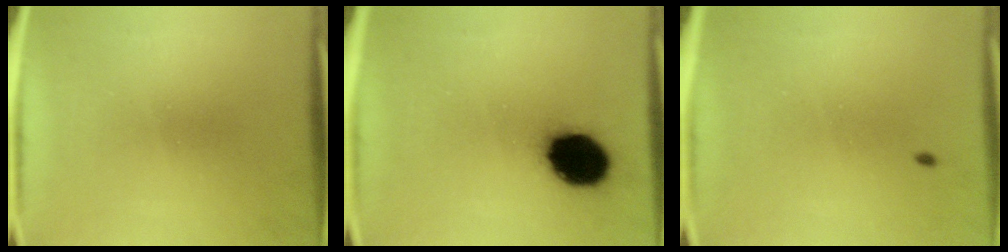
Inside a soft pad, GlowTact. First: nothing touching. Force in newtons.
{"total": 14.2}
{"total": 0.7}